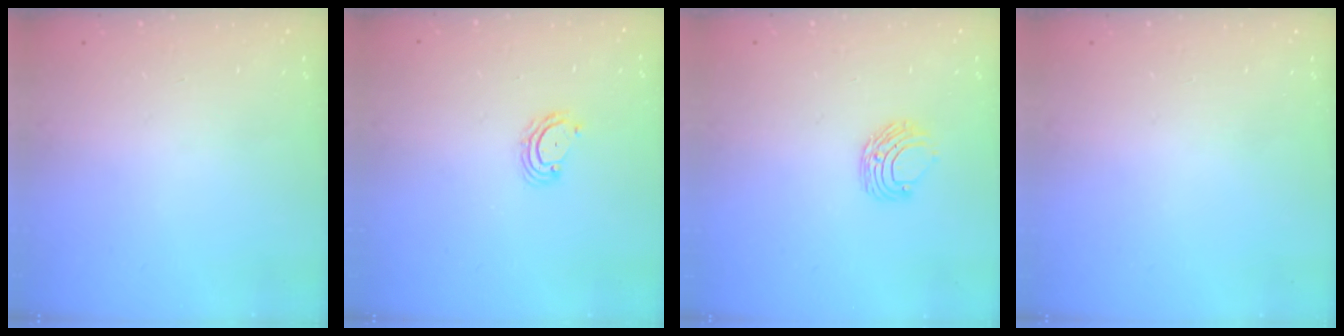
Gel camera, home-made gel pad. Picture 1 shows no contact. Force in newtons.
{"total": 4.1, "press": 4.1, "slide": 0.4}
{"total": 7.1, "press": 7.0, "slide": 0.7}
{"total": 0.0}